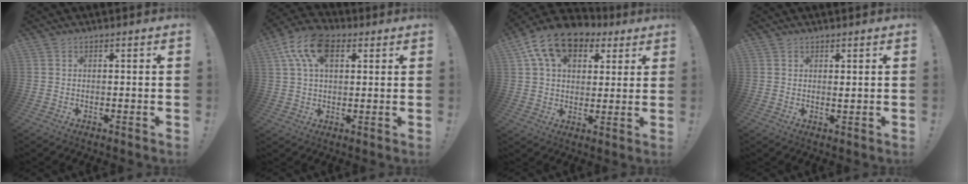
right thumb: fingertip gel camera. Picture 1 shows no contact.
{"total": 13.3, "force": [5.2, 7.8, 9.4], "torque": [-0.171, -0.006, 0.095]}
{"total": 14.7, "force": [6.9, 9.7, 8.5], "torque": [-0.141, -0.024, 0.129]}
{"total": 0.9, "force": [0.6, 0.4, 0.5], "torque": [0.011, -0.010, 0.008]}